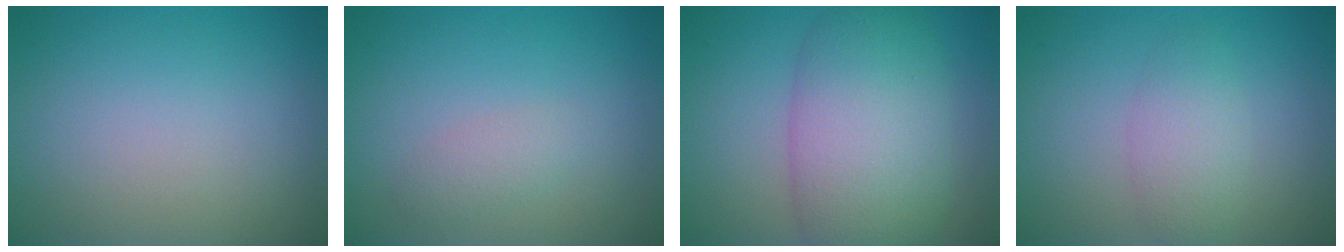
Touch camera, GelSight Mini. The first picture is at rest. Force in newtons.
{"total": 1.3, "press": 1.3, "slide": 0.0}
{"total": 9.0, "press": 9.0, "slide": 0.5}
{"total": 2.7, "press": 2.7, "slide": 0.1}